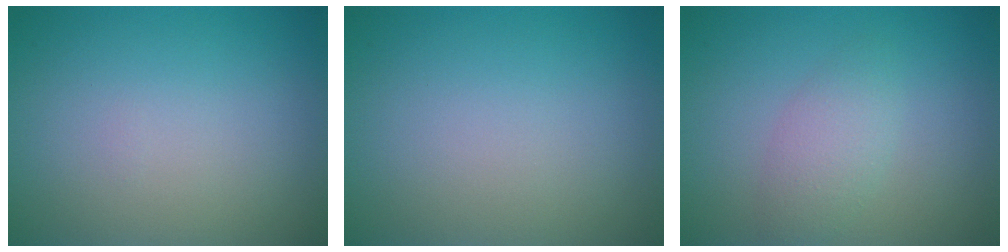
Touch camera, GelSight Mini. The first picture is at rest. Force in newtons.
{"total": 0.0}
{"total": 2.4, "press": 2.4, "slide": 0.0}